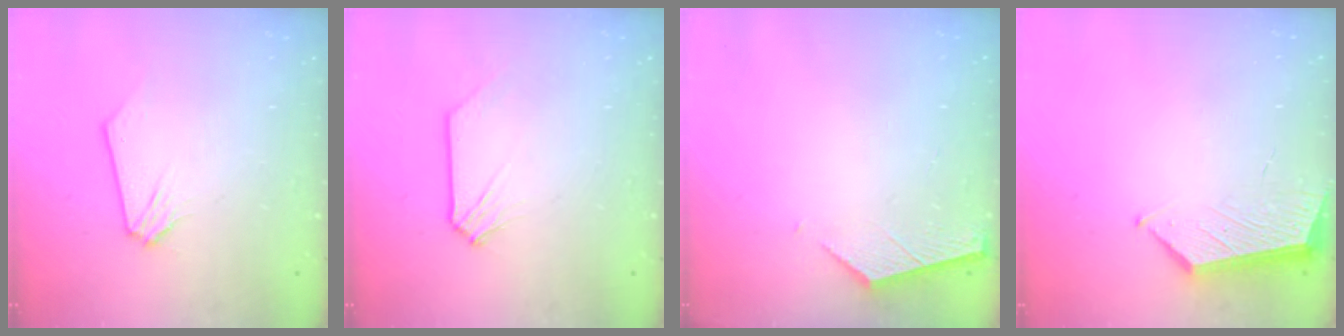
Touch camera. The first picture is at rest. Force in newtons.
{"total": 0.0}
{"total": 2.4, "press": 2.4, "slide": 0.3}
{"total": 5.5, "press": 5.5, "slide": 0.4}